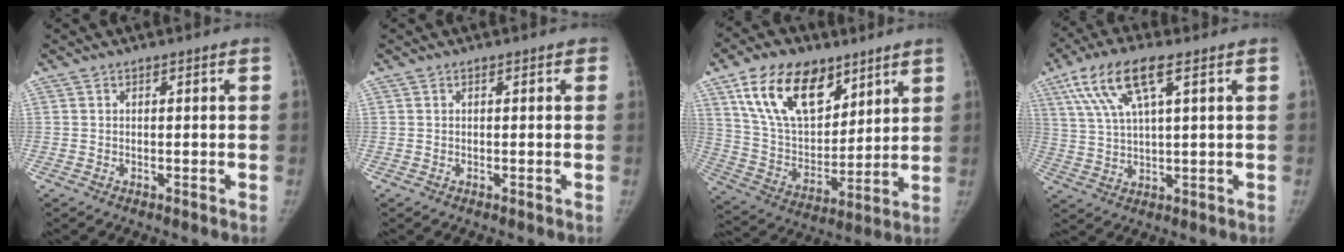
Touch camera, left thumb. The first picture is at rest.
{"total": 0.0}
{"total": 19.9, "force": [11.1, 11.4, 12.0], "torque": [-0.169, -0.042, 0.204]}
{"total": 11.3, "force": [5.1, 3.3, 9.5], "torque": [-0.204, 0.004, 0.099]}